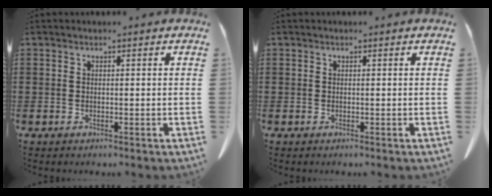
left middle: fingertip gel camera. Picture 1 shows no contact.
{"total": 0.0}